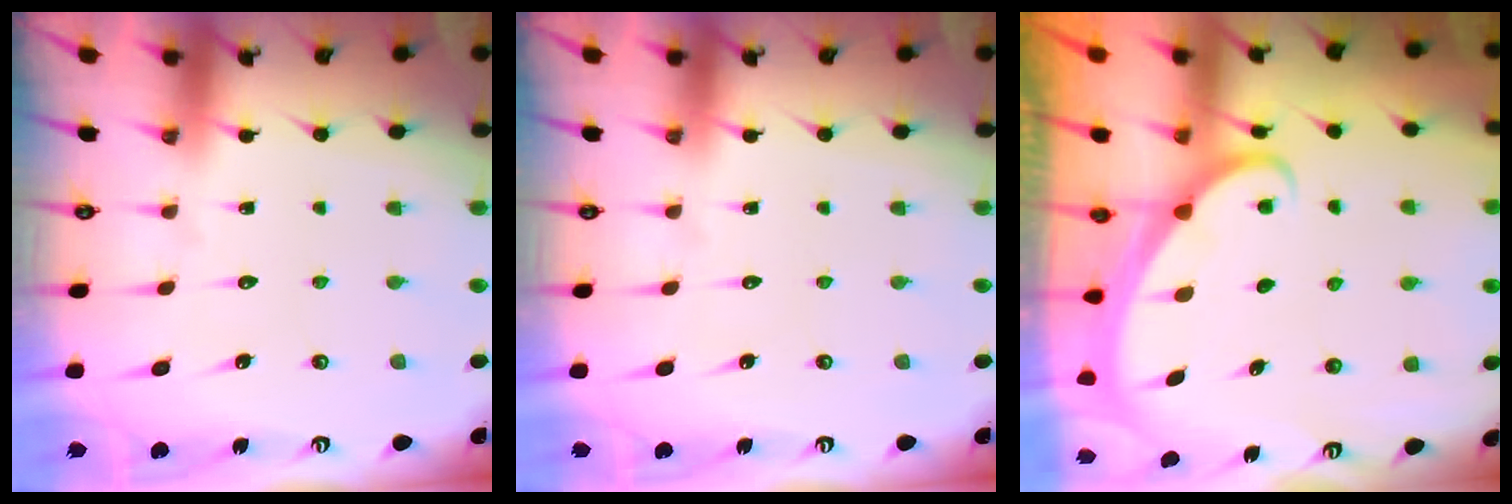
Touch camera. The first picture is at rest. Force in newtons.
{"total": 0.0}
{"total": 1.6, "press": 1.6, "slide": 0.1}